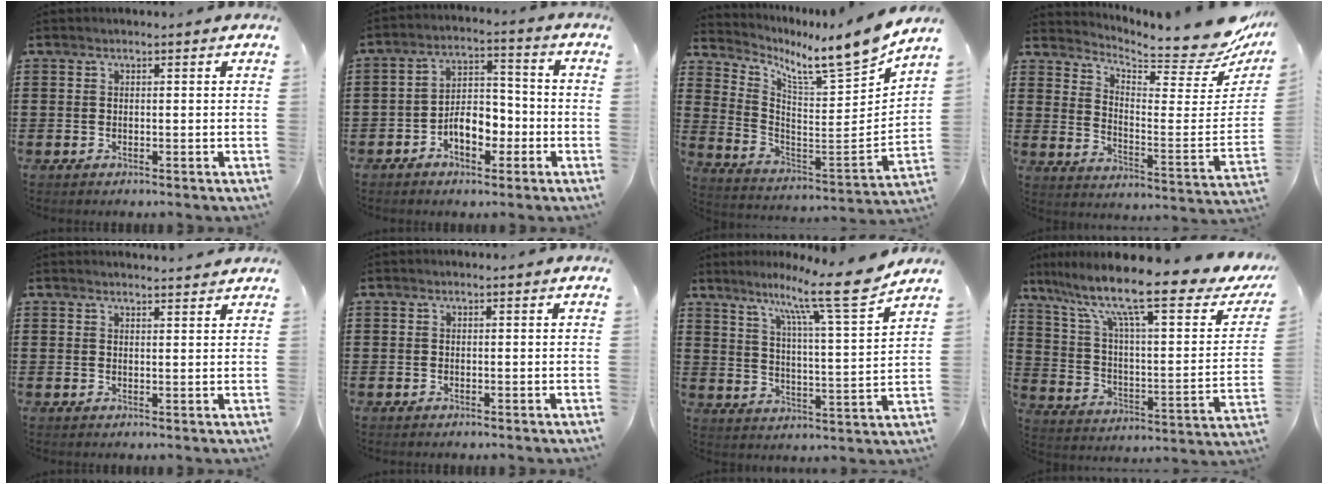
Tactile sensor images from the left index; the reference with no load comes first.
{"total": 6.5, "force": [-2.9, 3.7, 4.5], "torque": [-0.062, 0.009, -0.056]}
{"total": 8.4, "force": [7.7, -0.3, 3.3], "torque": [-0.069, -0.086, 0.116]}
{"total": 7.2, "force": [6.8, 0.4, 2.4], "torque": [-0.056, -0.065, 0.114]}
{"total": 1.9, "force": [1.8, -0.1, 0.2], "torque": [-0.008, -0.002, 0.036]}
{"total": 0.0}
{"total": 12.3, "force": [9.8, -0.2, 7.4], "torque": [-0.140, -0.060, 0.154]}
{"total": 14.8, "force": [10.6, 1.7, 10.2], "torque": [-0.217, -0.068, 0.168]}